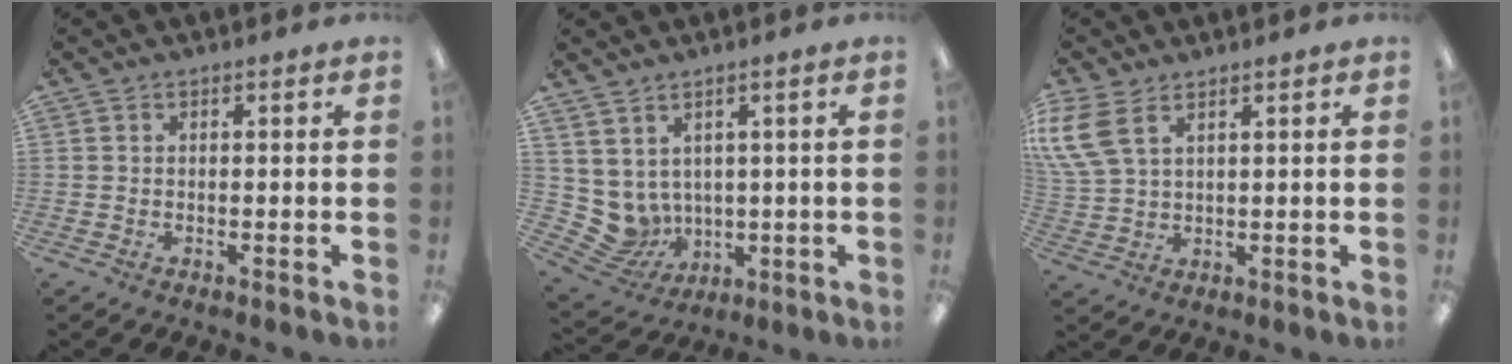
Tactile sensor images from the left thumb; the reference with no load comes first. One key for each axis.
{"total": 5.8, "fx": 1.8, "fy": 5.3, "fz": 1.4, "tx": -0.069, "ty": -0.032, "tz": 0.041}
{"total": 8.1, "fx": 4.1, "fy": 4.7, "fz": 5.1, "tx": -0.119, "ty": -0.008, "tz": 0.080}